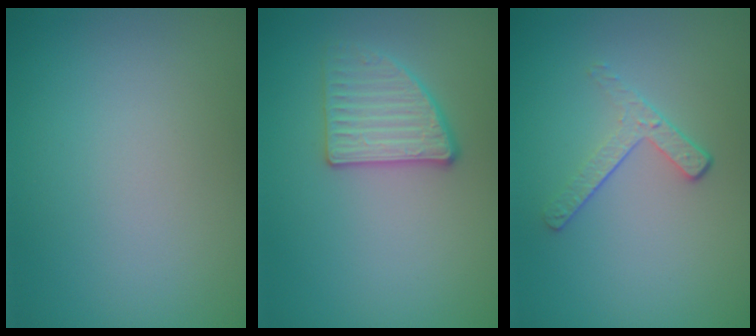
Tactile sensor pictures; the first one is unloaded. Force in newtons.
{"total": 2.8, "press": 2.7, "slide": 0.6}
{"total": 1.8, "press": 1.1, "slide": 1.4}